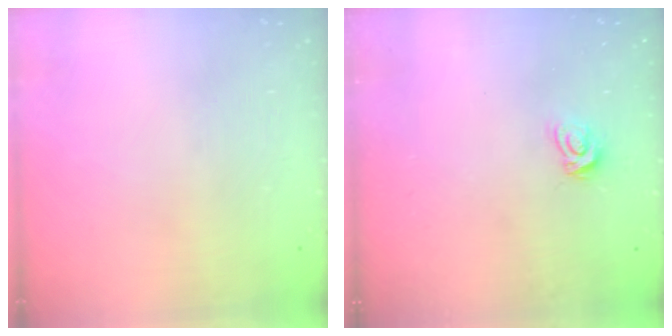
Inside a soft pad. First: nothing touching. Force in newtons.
{"total": 4.5, "press": 4.5, "slide": 0.2}